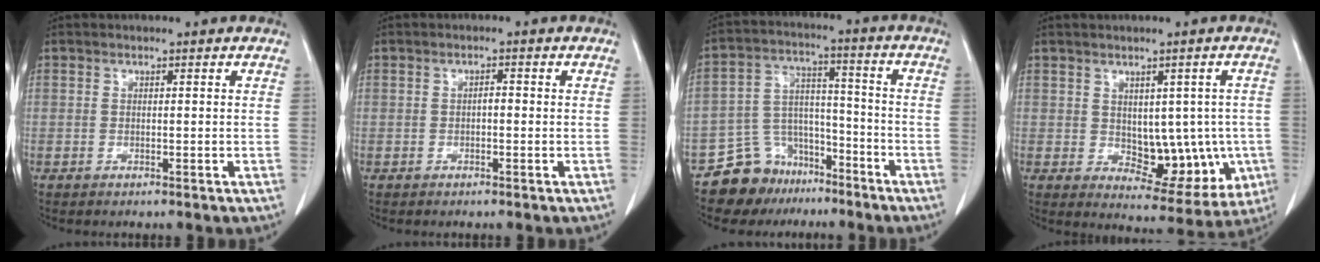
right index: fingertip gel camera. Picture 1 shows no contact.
{"total": 1.0, "force": [-0.1, 0.4, 0.9], "torque": [-0.015, 0.004, -0.002]}
{"total": 9.7, "force": [-7.5, 6.1, 1.1], "torque": [-0.024, 0.048, -0.127]}
{"total": 10.6, "force": [-1.0, 6.2, 8.5], "torque": [-0.089, 0.009, 0.011]}